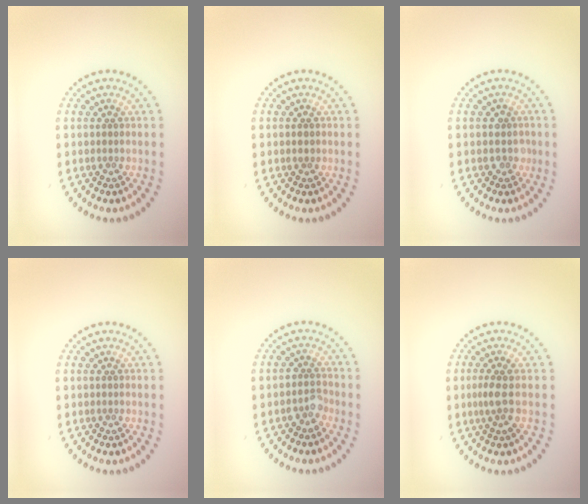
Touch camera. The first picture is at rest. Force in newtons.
{"total": 0.9, "press": 0.9, "slide": 0.3}
{"total": 1.3, "press": 1.2, "slide": 0.6}
{"total": 0.0}
{"total": 1.7, "press": 1.4, "slide": 1.0}
{"total": 1.8, "press": 1.4, "slide": 1.2}